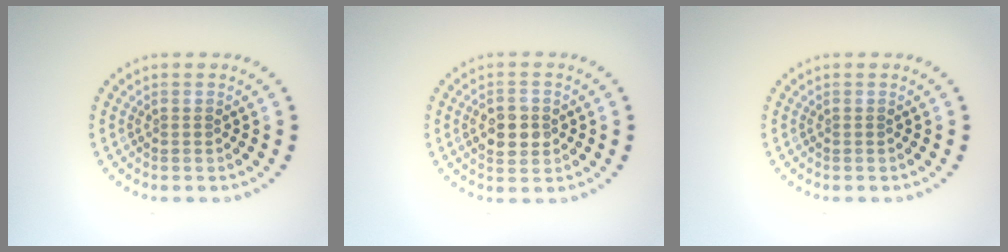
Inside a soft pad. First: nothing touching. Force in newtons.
{"total": 3.5, "press": 3.5, "slide": 0.2}
{"total": 0.0}